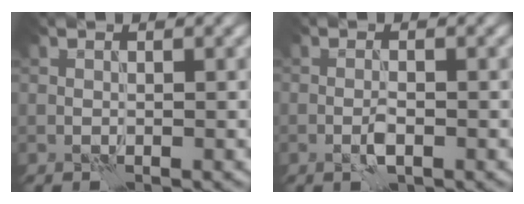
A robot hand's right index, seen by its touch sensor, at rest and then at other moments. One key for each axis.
{"total": 1.4, "fx": -0.7, "fy": 0.3, "fz": 1.2, "tx": -0.025, "ty": 0.002, "tz": -0.016}